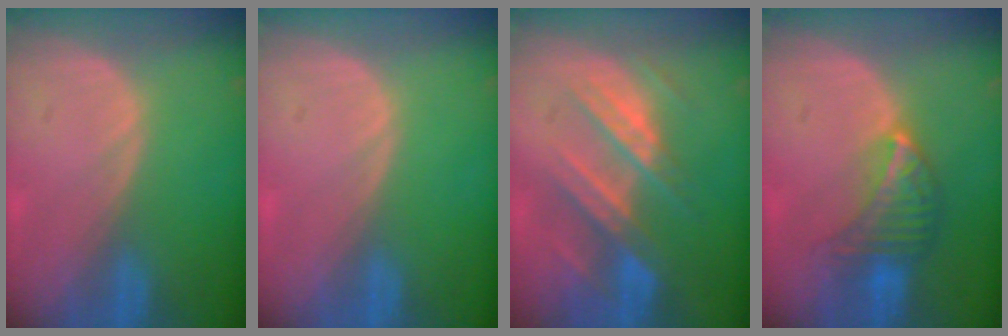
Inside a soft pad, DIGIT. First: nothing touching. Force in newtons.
{"total": 0.0}
{"total": 9.0, "press": 7.8, "slide": 4.4}
{"total": 6.7, "press": 6.0, "slide": 2.8}